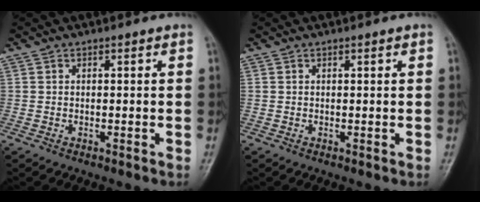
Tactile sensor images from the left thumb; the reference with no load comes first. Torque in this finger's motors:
{"motor_torque": [-0.16, -0.05, 0.08, 0.07, -0.04]}